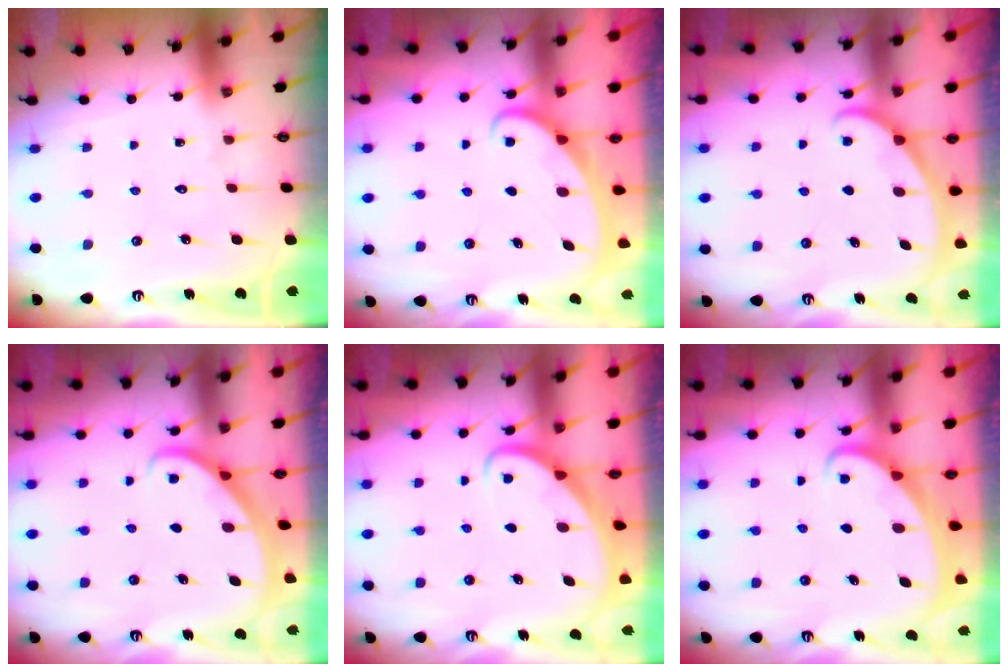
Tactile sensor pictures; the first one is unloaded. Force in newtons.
{"total": 2.2, "press": 2.2, "slide": 0.2}
{"total": 1.2, "press": 1.2, "slide": 0.2}
{"total": 2.1, "press": 2.1, "slide": 0.2}
{"total": 2.2, "press": 2.2, "slide": 0.2}
{"total": 1.5, "press": 1.5, "slide": 0.1}